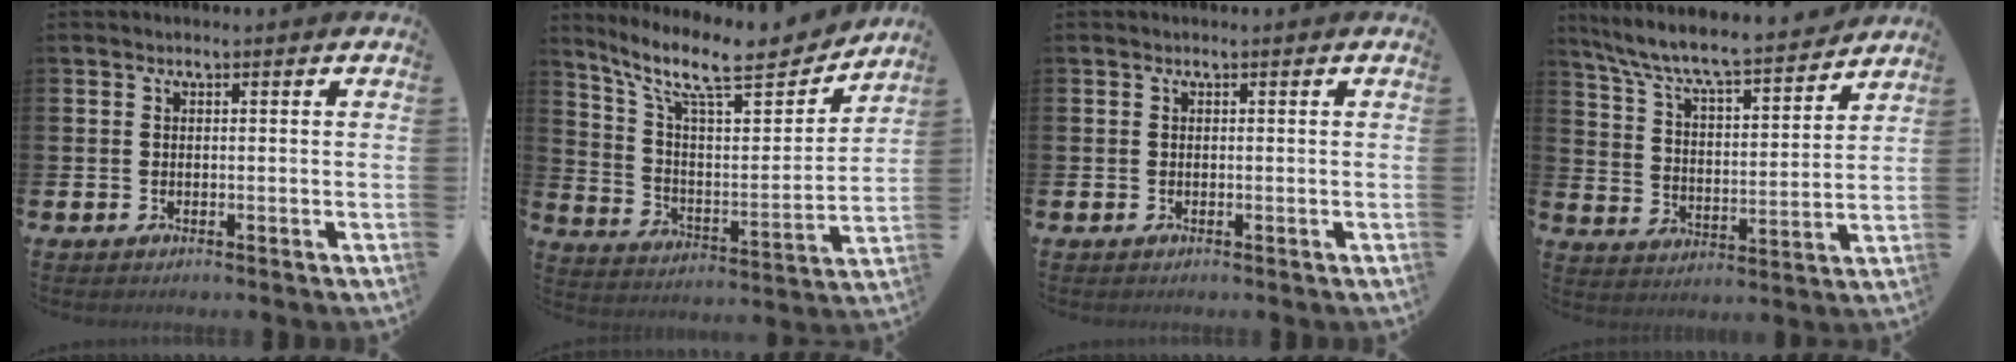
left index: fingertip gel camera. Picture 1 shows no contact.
{"total": 11.9, "force": [9.6, 3.0, 6.3], "torque": [-0.149, -0.061, 0.161]}
{"total": 0.0}
{"total": 8.3, "force": [7.7, 0.9, 2.9], "torque": [-0.096, -0.060, 0.131]}